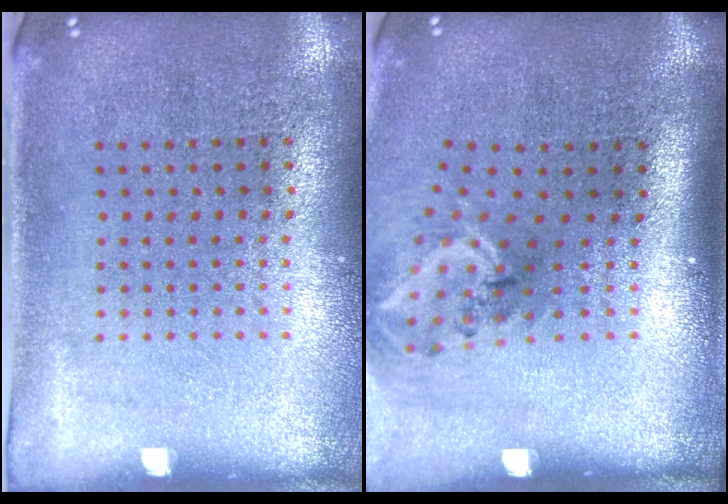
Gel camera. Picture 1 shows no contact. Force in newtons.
{"total": 2.0, "press": 1.3, "slide": 1.5}